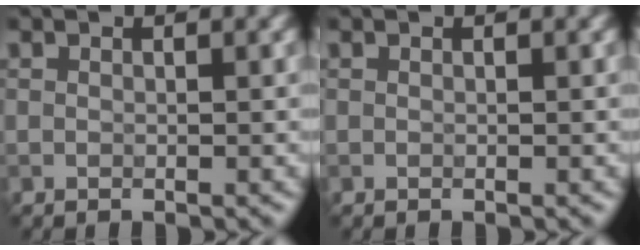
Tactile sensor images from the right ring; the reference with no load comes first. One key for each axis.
{"total": 0.0}